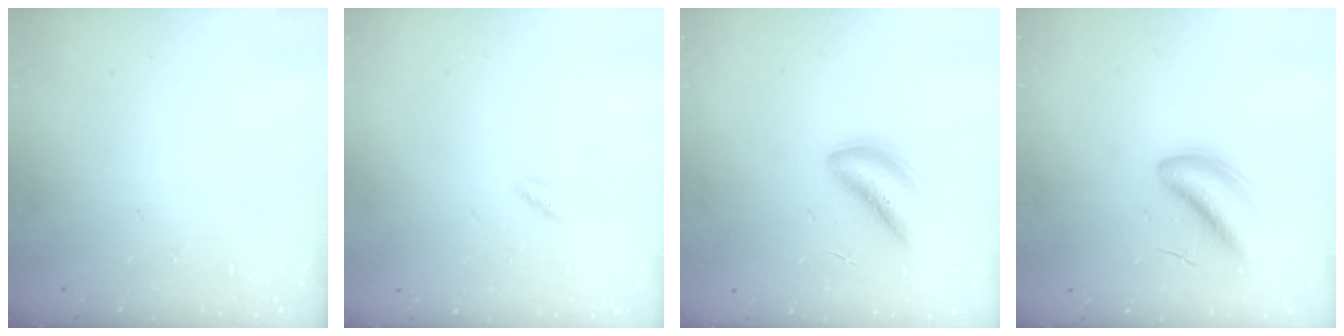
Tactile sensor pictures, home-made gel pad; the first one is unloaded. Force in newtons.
{"total": 1.8, "press": 1.6, "slide": 0.8}
{"total": 4.6, "press": 4.6, "slide": 0.3}
{"total": 5.2, "press": 5.0, "slide": 1.5}